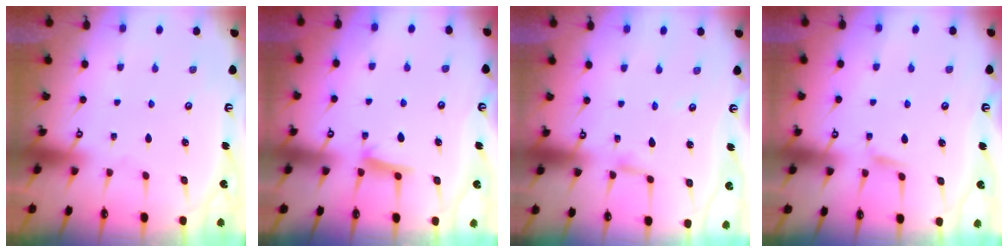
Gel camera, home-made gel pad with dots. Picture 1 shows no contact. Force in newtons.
{"total": 5.5, "press": 5.5, "slide": 0.7}
{"total": 2.8, "press": 2.8, "slide": 0.2}
{"total": 4.9, "press": 4.9, "slide": 0.6}